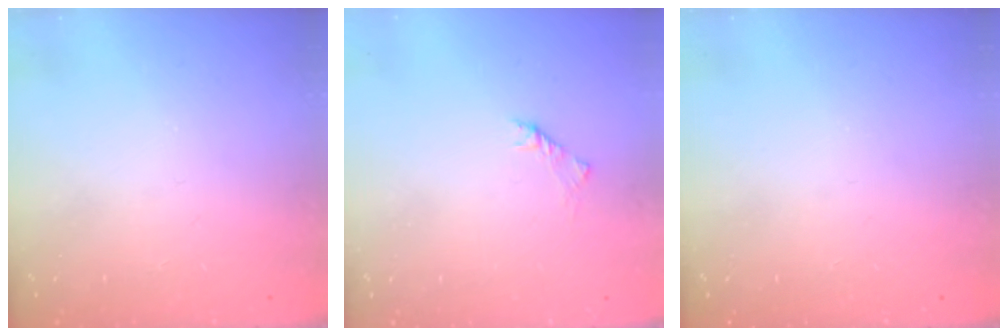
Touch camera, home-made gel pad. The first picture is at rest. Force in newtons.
{"total": 2.0, "press": 1.9, "slide": 0.6}
{"total": 0.0}